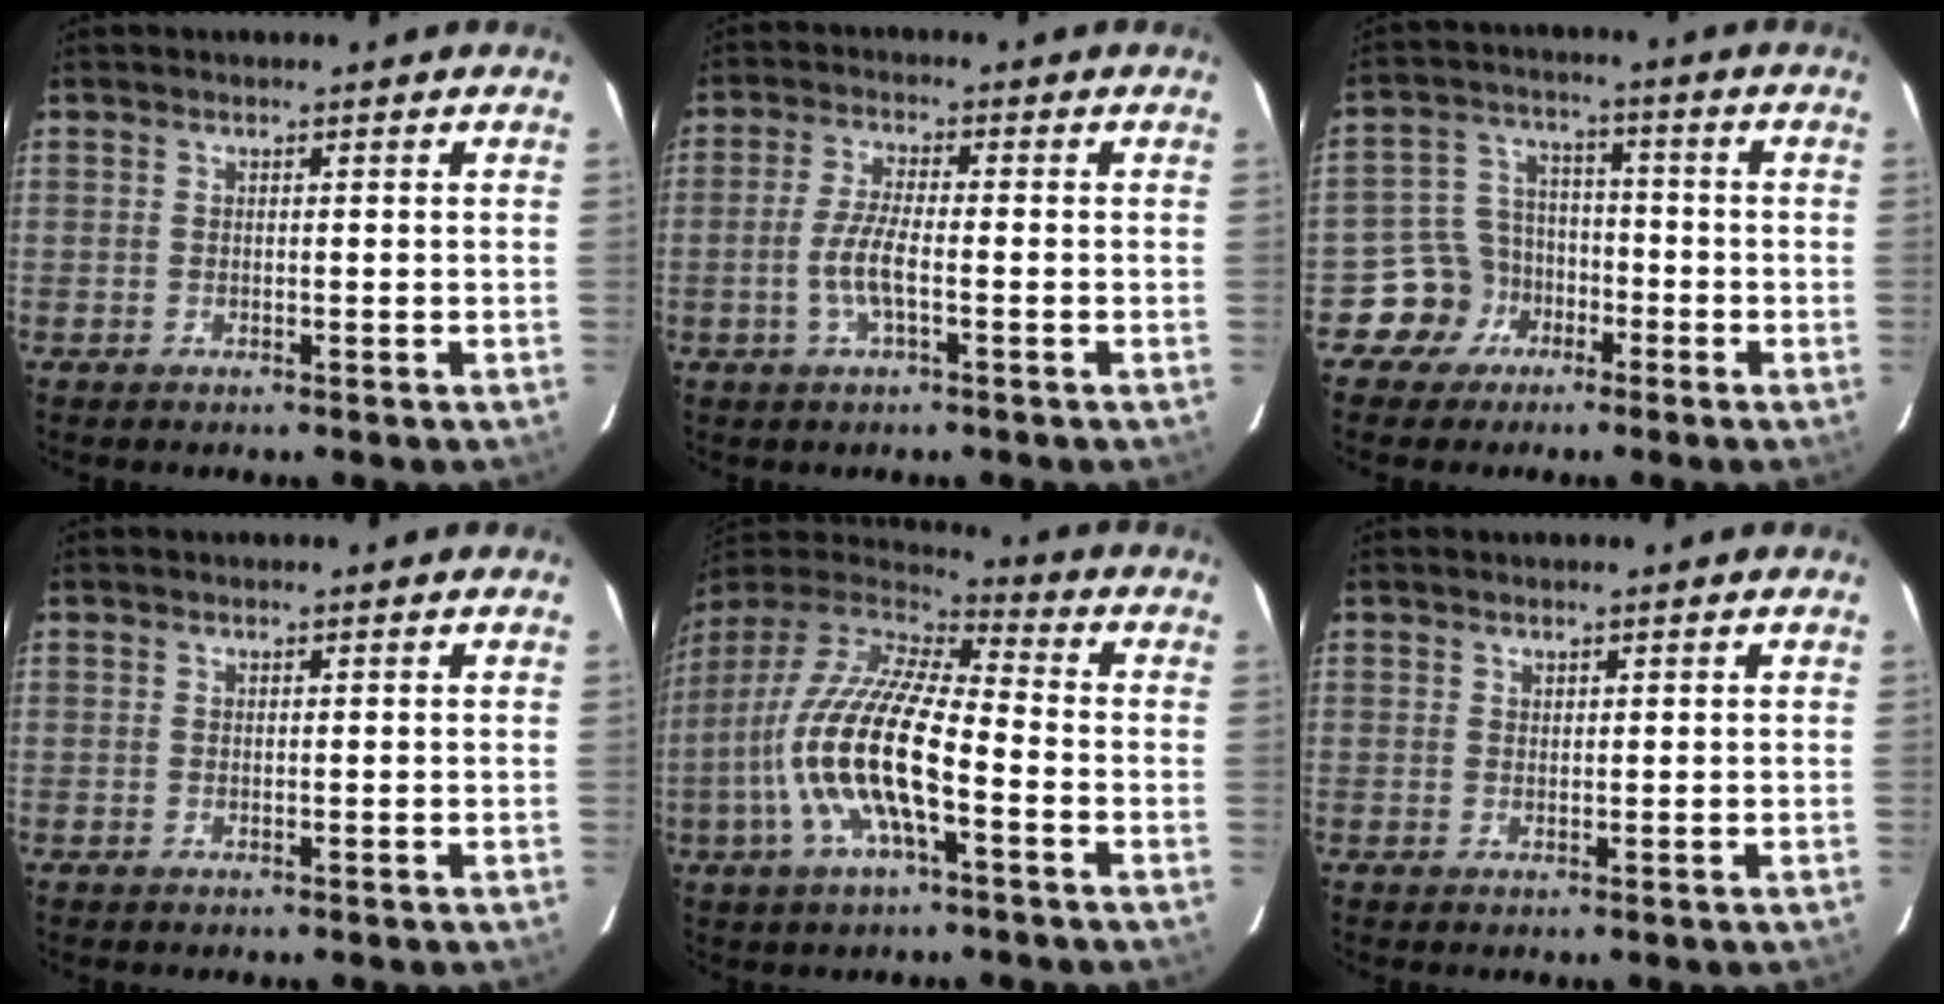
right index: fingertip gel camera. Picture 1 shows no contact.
{"total": 5.6, "force": [-1.7, 1.2, 5.1], "torque": [-0.109, -0.001, -0.036]}
{"total": 7.7, "force": [-4.4, 6.2, 0.9], "torque": [-0.033, 0.034, -0.073]}
{"total": 0.0}
{"total": 18.6, "force": [-5.5, 5.6, 16.8], "torque": [-0.329, -0.016, -0.113]}
{"total": 0.6, "force": [0.5, 0.3, 0.0], "torque": [0.000, 0.001, 0.010]}